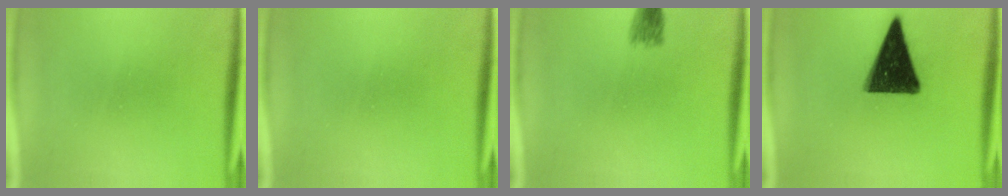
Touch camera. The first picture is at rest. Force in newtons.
{"total": 0.0}
{"total": 2.0}
{"total": 15.0}